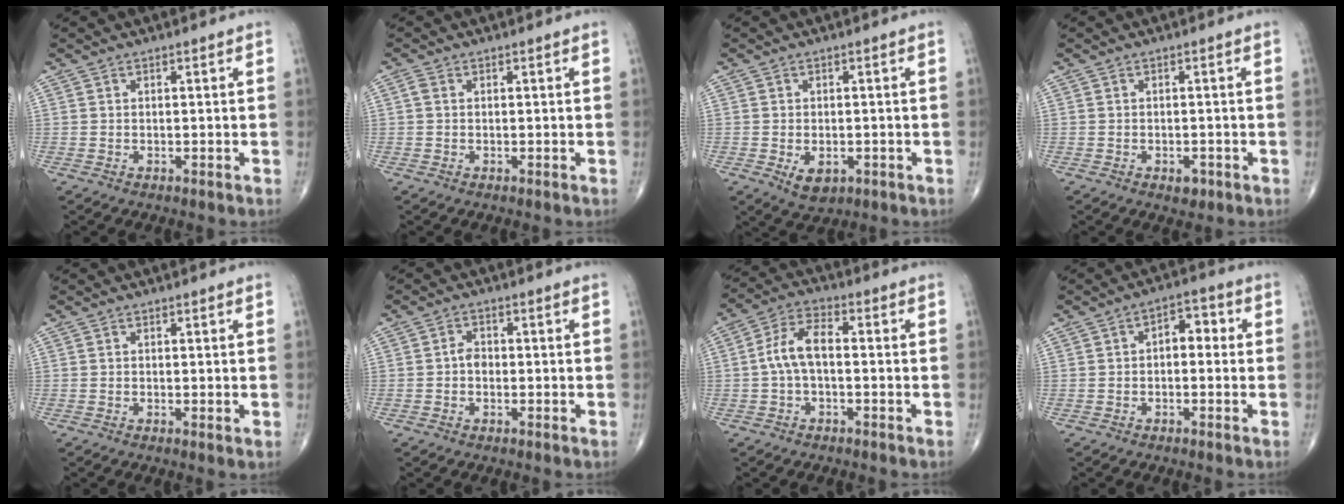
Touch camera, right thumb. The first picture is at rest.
{"total": 1.0, "force": [0.2, 0.7, 0.7], "torque": [-0.013, 0.006, 0.001]}
{"total": 4.4, "force": [-1.3, 2.8, 3.1], "torque": [-0.039, 0.000, -0.011]}
{"total": 2.0, "force": [-0.9, 1.3, 1.2], "torque": [-0.006, 0.002, -0.010]}
{"total": 0.7, "force": [0.0, 0.2, 0.7], "torque": [-0.011, -0.004, -0.002]}
{"total": 2.3, "force": [-0.4, 1.7, 1.5], "torque": [-0.012, 0.007, -0.014]}
{"total": 7.2, "force": [-0.5, 3.6, 6.2], "torque": [-0.120, 0.029, -0.019]}
{"total": 5.1, "force": [0.2, 3.1, 4.0], "torque": [-0.037, 0.019, -0.008]}